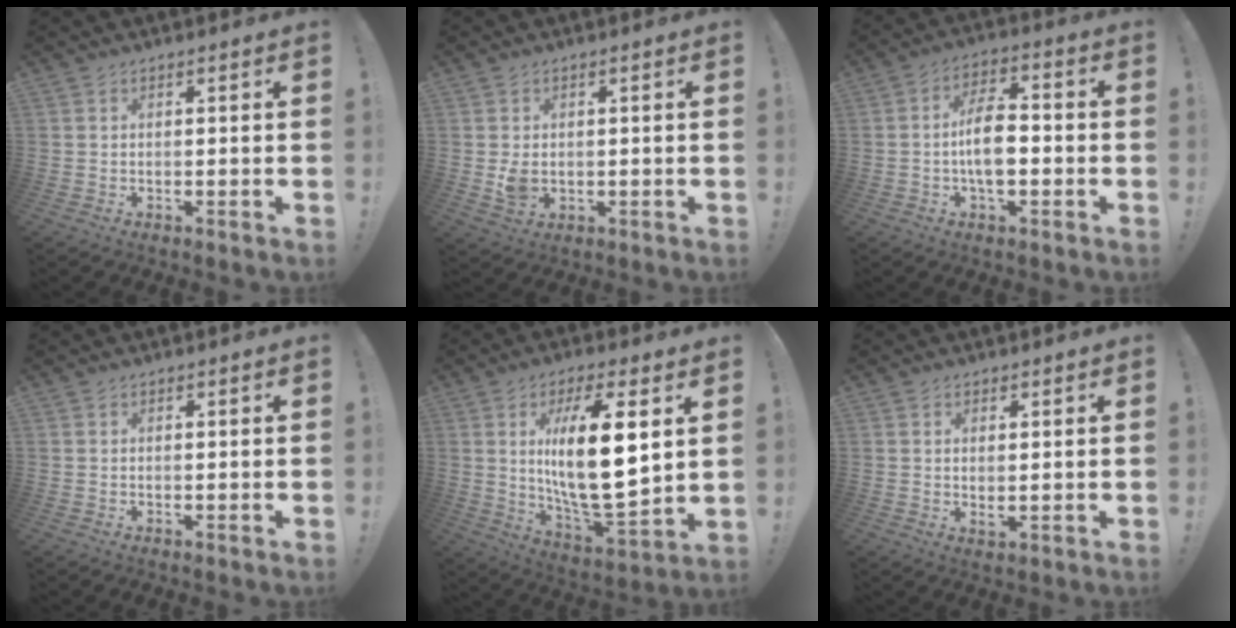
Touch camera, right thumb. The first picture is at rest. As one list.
[{"total": 4.5, "force": [0.1, 3.5, 2.8], "torque": [-0.041, -0.007, 0.001]}, {"total": 10.2, "force": [-2.0, 5.3, 8.5], "torque": [-0.153, 0.015, -0.034]}, {"total": 0.0}, {"total": 19.6, "force": [4.4, 6.5, 17.9], "torque": [-0.322, -0.028, 0.061]}, {"total": 2.0, "force": [0.8, 0.5, 1.8], "torque": [-0.026, -0.006, 0.013]}]